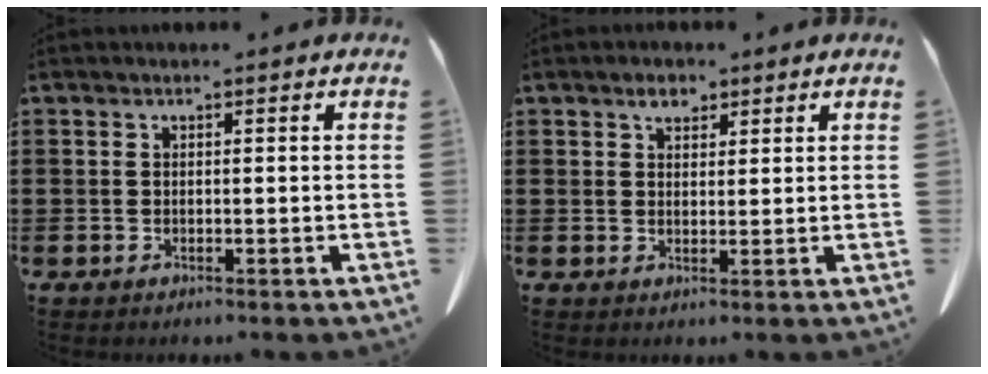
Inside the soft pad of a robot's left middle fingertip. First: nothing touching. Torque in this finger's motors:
{"motor_torque": [1.75, 0.38, 0.09, 0.03]}